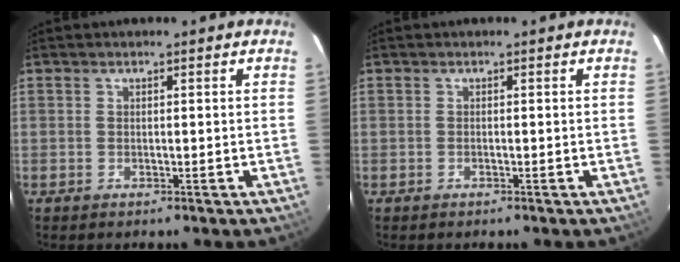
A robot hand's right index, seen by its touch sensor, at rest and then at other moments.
{"total": 0.0}